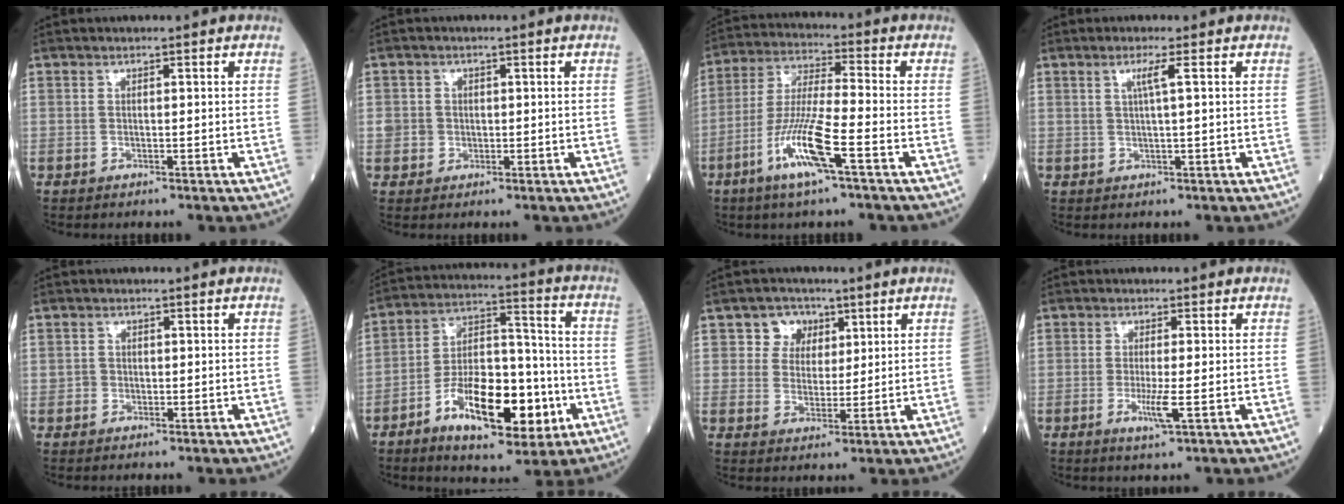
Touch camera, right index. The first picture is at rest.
{"total": 2.9, "force": [0.0, 2.8, 0.6], "torque": [-0.003, 0.008, 0.004]}
{"total": 11.1, "force": [-5.0, 0.4, 9.9], "torque": [-0.202, -0.010, -0.101]}
{"total": 2.2, "force": [0.7, -0.5, 2.1], "torque": [-0.041, 0.001, 0.014]}
{"total": 1.1, "force": [-0.2, 1.1, 0.2], "torque": [0.001, 0.003, -0.004]}
{"total": 16.2, "force": [-6.5, 6.2, 13.5], "torque": [-0.234, 0.015, -0.101]}
{"total": 5.0, "force": [2.2, 4.3, 0.9], "torque": [-0.011, 0.013, 0.039]}
{"total": 3.5, "force": [-1.0, -0.1, 3.4], "torque": [-0.068, -0.009, -0.018]}